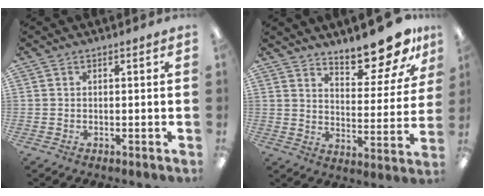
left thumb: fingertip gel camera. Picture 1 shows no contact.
{"total": 14.3, "force": [12.5, 3.4, 6.1], "torque": [-0.081, -0.099, 0.214]}